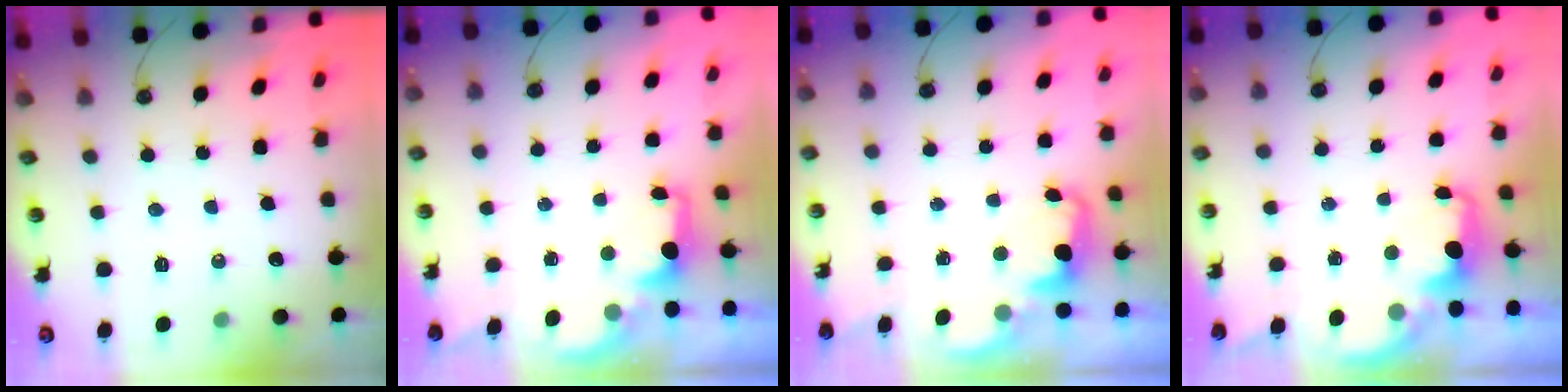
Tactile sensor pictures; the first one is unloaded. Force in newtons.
{"total": 1.9, "press": 1.7, "slide": 0.8}
{"total": 2.3, "press": 2.2, "slide": 0.6}
{"total": 2.1, "press": 2.0, "slide": 0.8}